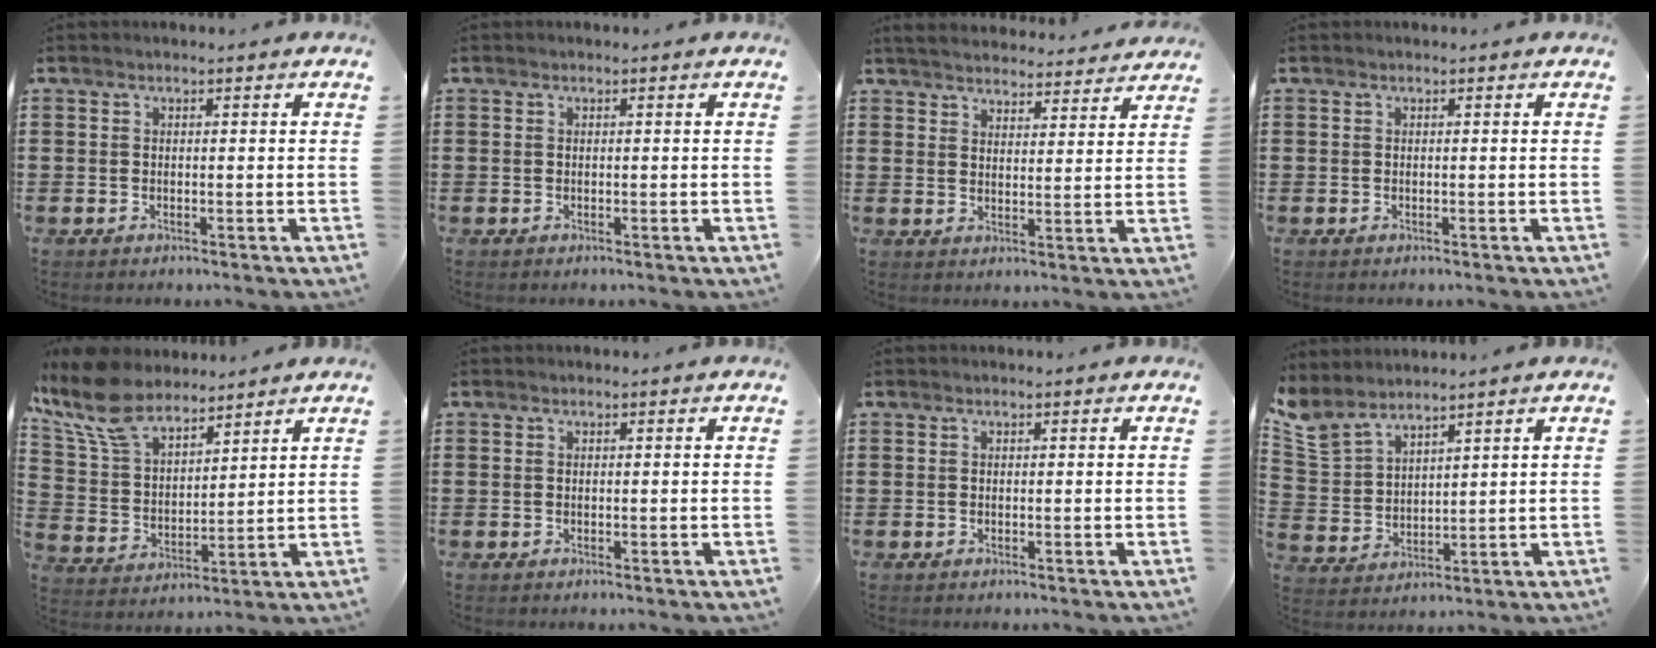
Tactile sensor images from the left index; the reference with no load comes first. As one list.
[{"total": 0.0}, {"total": 4.3, "force": [4.2, 0.1, 0.5], "torque": [-0.025, -0.022, 0.075]}, {"total": 0.0}, {"total": 11.1, "force": [8.9, 4.0, 5.2], "torque": [-0.140, -0.026, 0.167]}, {"total": 0.0}, {"total": 0.0}, {"total": 5.7, "force": [5.1, 2.0, 1.7], "torque": [-0.057, -0.019, 0.094]}]